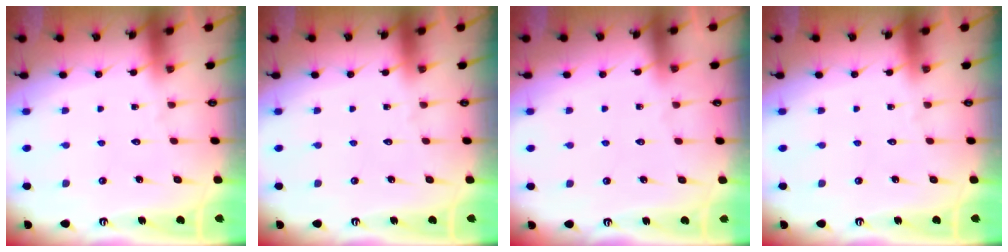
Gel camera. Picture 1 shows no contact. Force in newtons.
{"total": 0.0}
{"total": 1.9, "press": 1.9, "slide": 0.3}
{"total": 0.0}